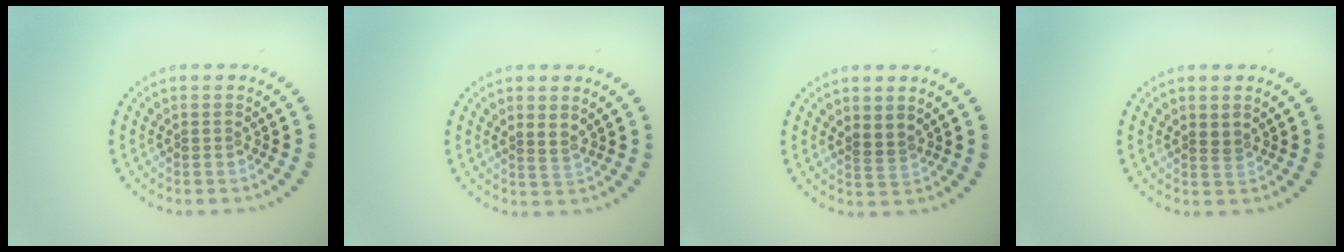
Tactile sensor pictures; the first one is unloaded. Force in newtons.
{"total": 1.4, "press": 1.1, "slide": 0.8}
{"total": 1.7, "press": 1.4, "slide": 0.9}
{"total": 1.1, "press": 0.9, "slide": 0.7}